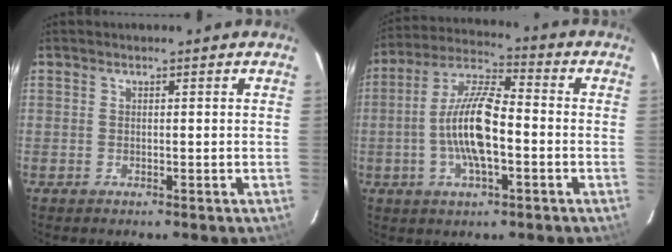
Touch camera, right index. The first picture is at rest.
{"total": 12.6, "force": [-2.6, 3.9, 11.7], "torque": [-0.238, 0.007, -0.053]}